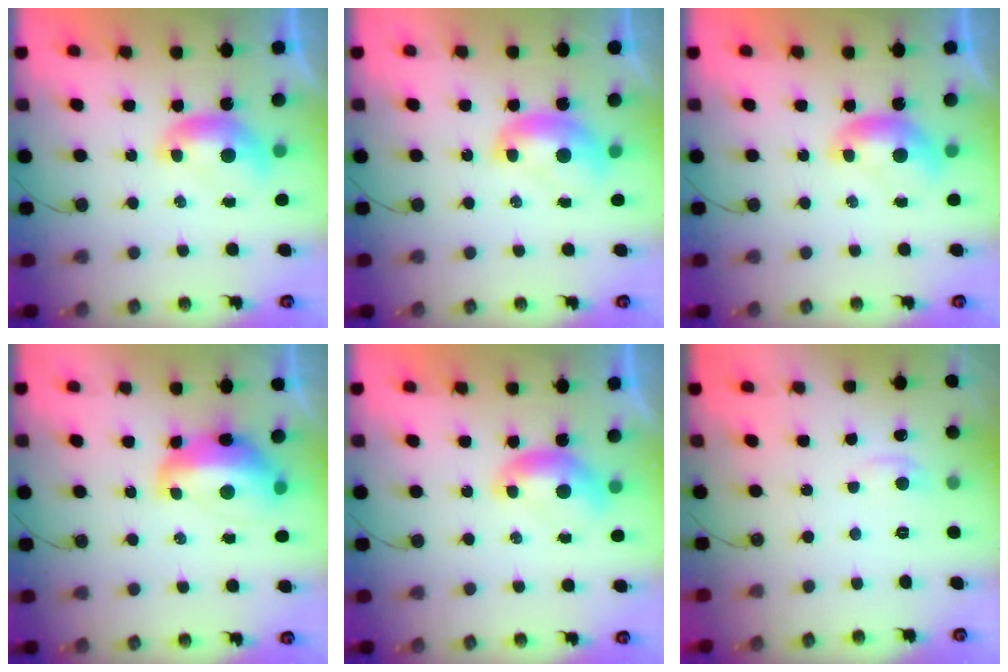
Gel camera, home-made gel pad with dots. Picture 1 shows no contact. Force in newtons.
{"total": 2.2, "press": 2.1, "slide": 0.3}
{"total": 0.0}
{"total": 6.2, "press": 6.1, "slide": 1.1}
{"total": 0.0}
{"total": 1.0, "press": 0.8, "slide": 0.6}